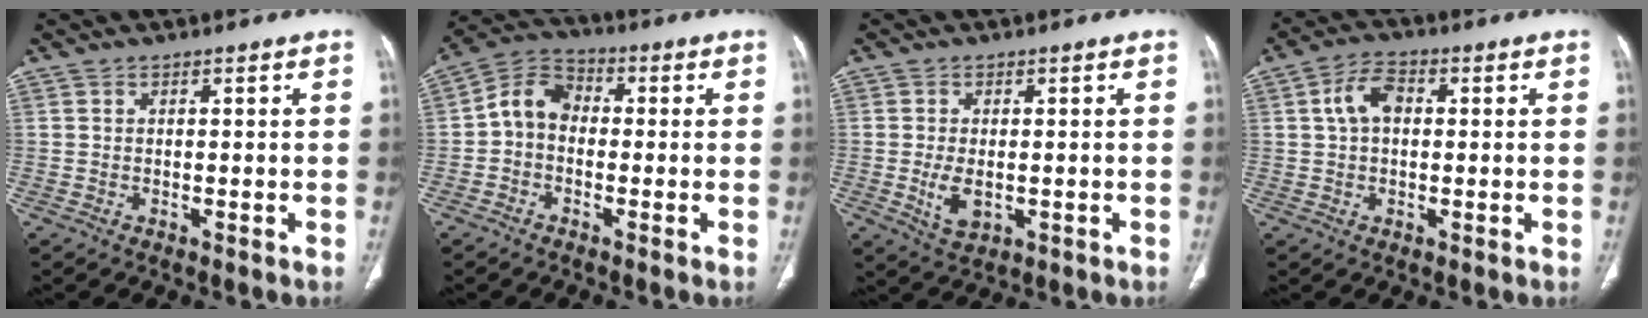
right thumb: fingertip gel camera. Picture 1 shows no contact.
{"total": 7.3, "force": [-0.7, 5.7, 4.6], "torque": [-0.065, 0.027, -0.031]}
{"total": 5.0, "force": [-0.8, 2.9, 4.0], "torque": [-0.075, -0.009, -0.007]}
{"total": 6.1, "force": [1.1, 3.9, 4.5], "torque": [-0.082, 0.015, 0.015]}